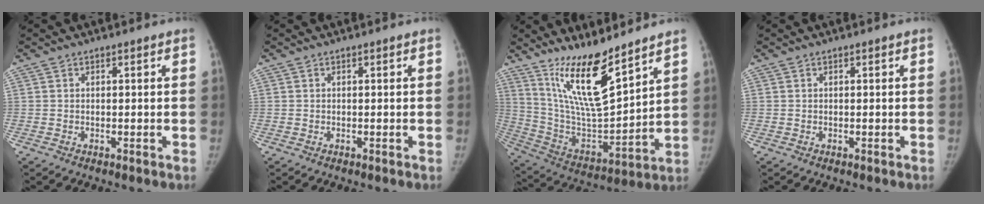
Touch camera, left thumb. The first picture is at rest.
{"total": 0.0}
{"total": 17.1, "force": [12.1, 3.8, 11.5], "torque": [-0.184, -0.081, 0.239]}
{"total": 0.0}